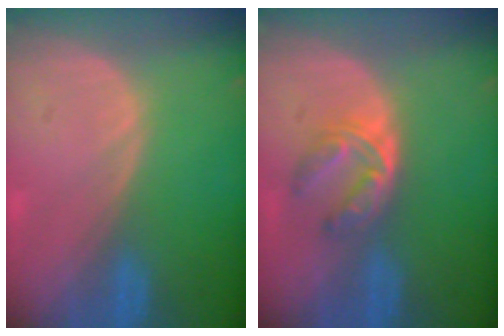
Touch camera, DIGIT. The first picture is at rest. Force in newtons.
{"total": 6.0, "press": 4.9, "slide": 3.5}